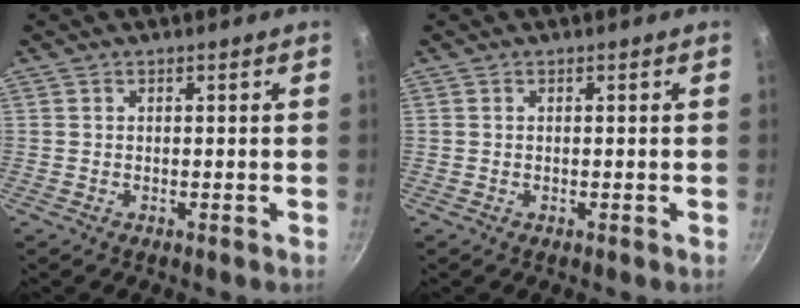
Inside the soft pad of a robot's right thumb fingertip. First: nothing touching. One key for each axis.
{"total": 0.0}